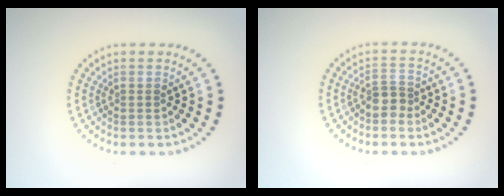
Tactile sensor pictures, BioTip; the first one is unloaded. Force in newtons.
{"total": 2.1, "press": 1.7, "slide": 1.1}